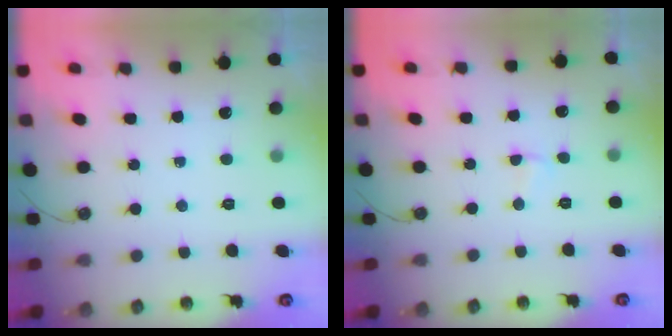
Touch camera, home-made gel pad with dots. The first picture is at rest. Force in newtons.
{"total": 3.6, "press": 1.9, "slide": 3.1}